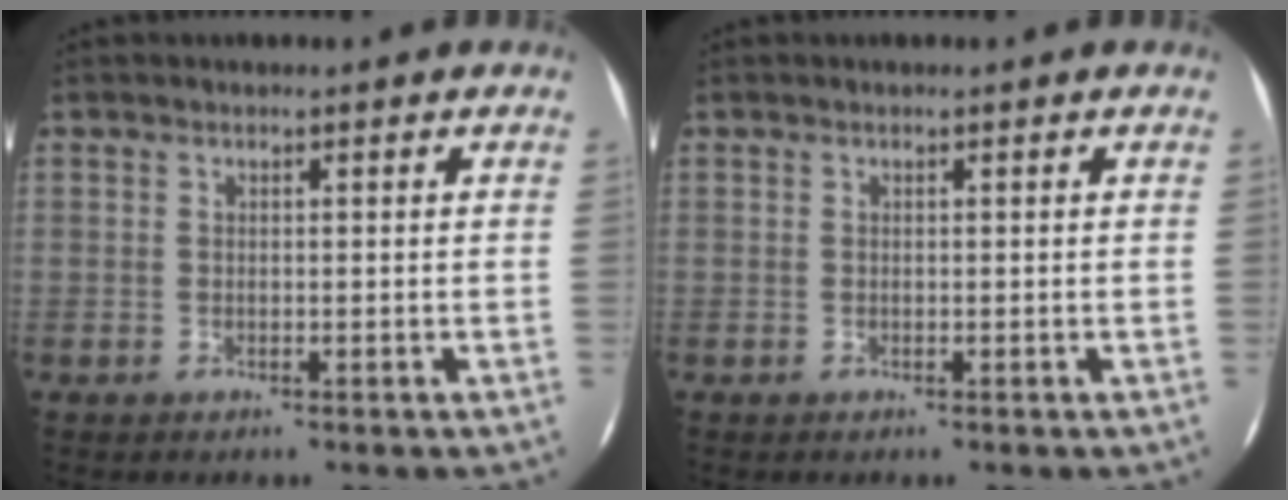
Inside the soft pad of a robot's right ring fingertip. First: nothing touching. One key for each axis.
{"total": 0.0}